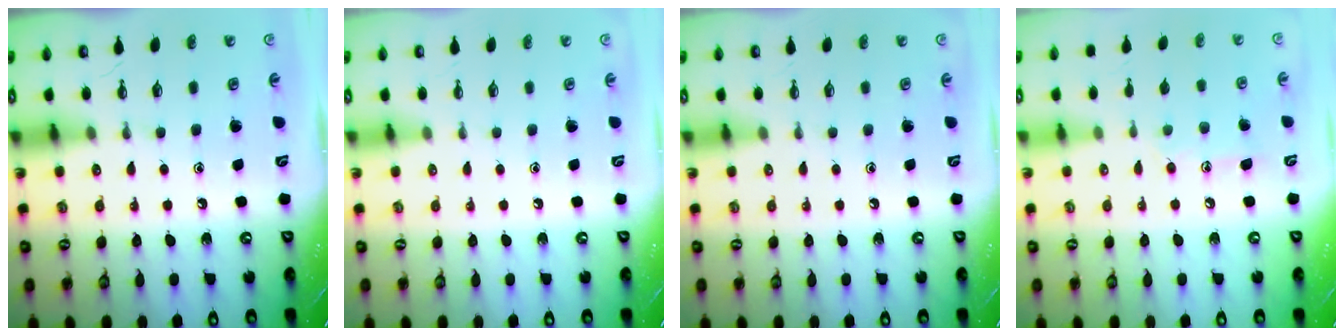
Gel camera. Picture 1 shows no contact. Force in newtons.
{"total": 0.0}
{"total": 0.0}
{"total": 7.8, "press": 7.7, "slide": 0.5}